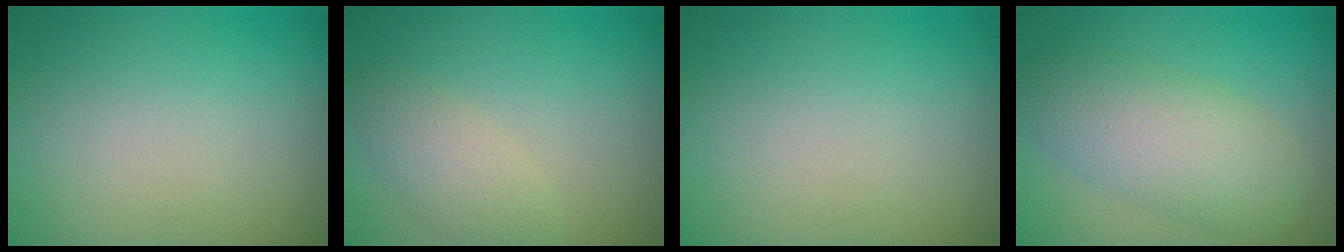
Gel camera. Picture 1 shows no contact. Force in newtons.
{"total": 3.4, "press": 3.4, "slide": 0.2}
{"total": 0.0}
{"total": 5.6, "press": 5.6, "slide": 0.2}